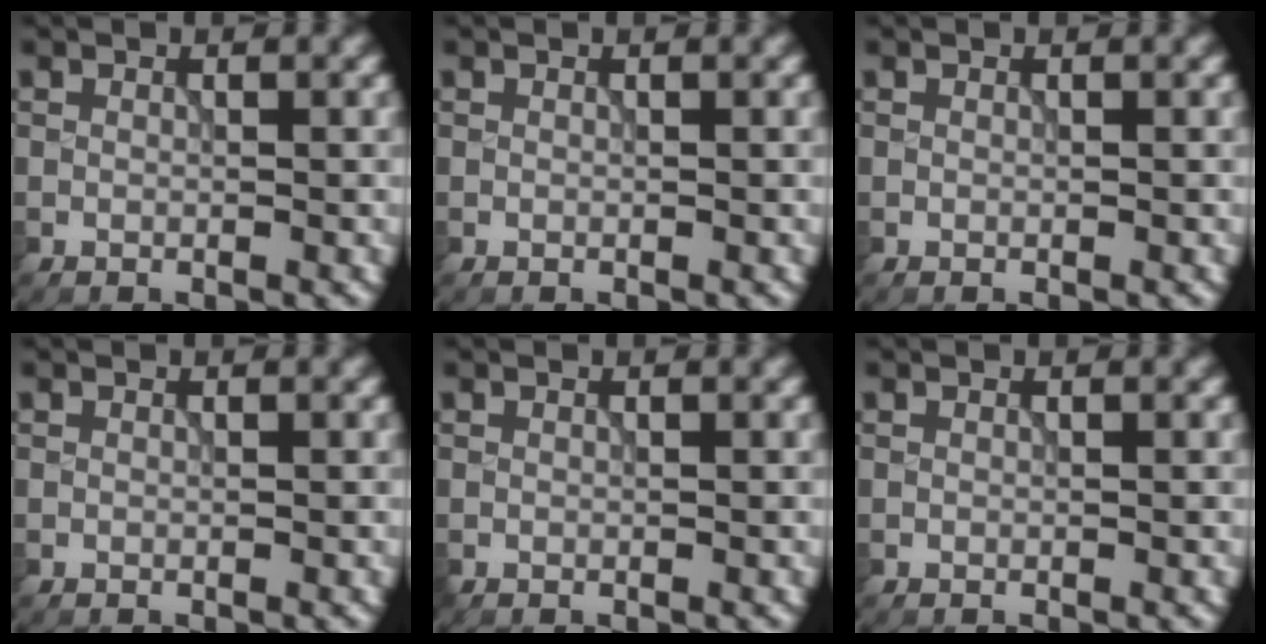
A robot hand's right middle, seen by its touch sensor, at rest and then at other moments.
{"total": 0.0}
{"total": 0.0}
{"total": 0.0}
{"total": 0.0}
{"total": 0.0}